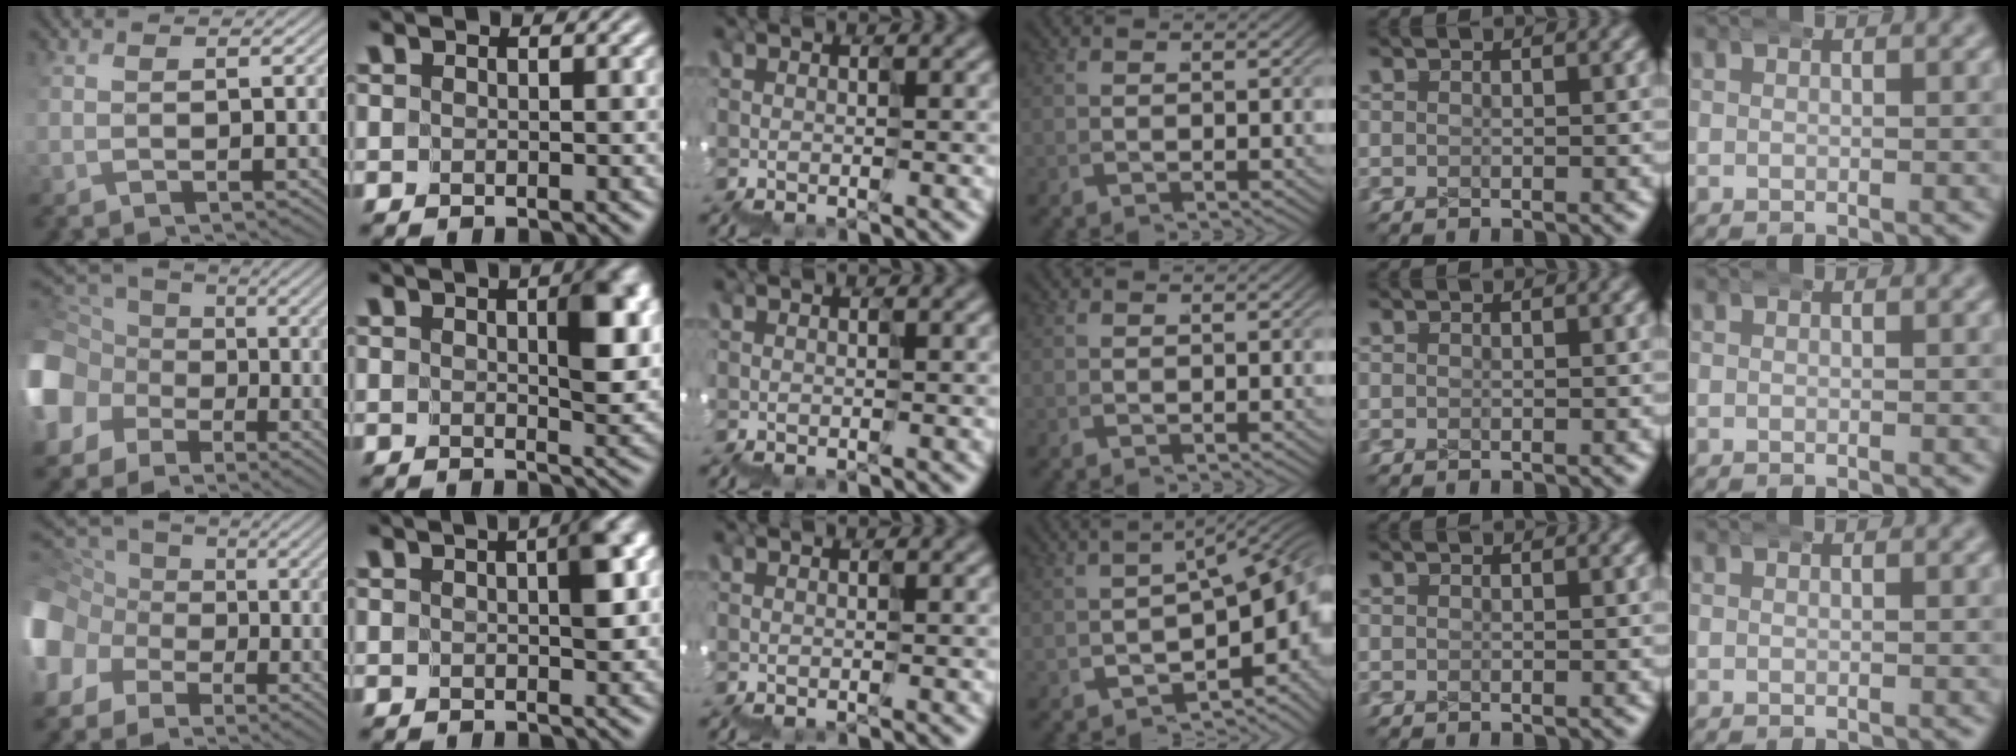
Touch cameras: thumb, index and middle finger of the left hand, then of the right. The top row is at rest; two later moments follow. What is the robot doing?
{"motion": "wrap", "object": "ethernet cable"}